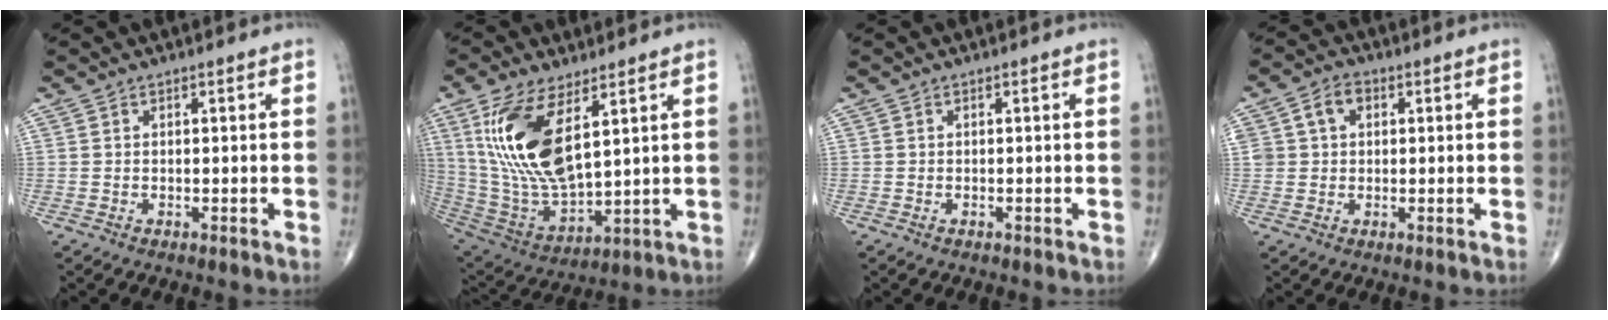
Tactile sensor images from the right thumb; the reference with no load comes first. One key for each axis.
{"total": 18.6, "fx": 6.6, "fy": 7.9, "fz": 15.5, "tx": -0.308, "ty": -0.028, "tz": 0.143}
{"total": 0.0}
{"total": 5.4, "fx": 1.5, "fy": 4.1, "fz": 3.1, "tx": -0.043, "ty": 0.011, "tz": 0.025}